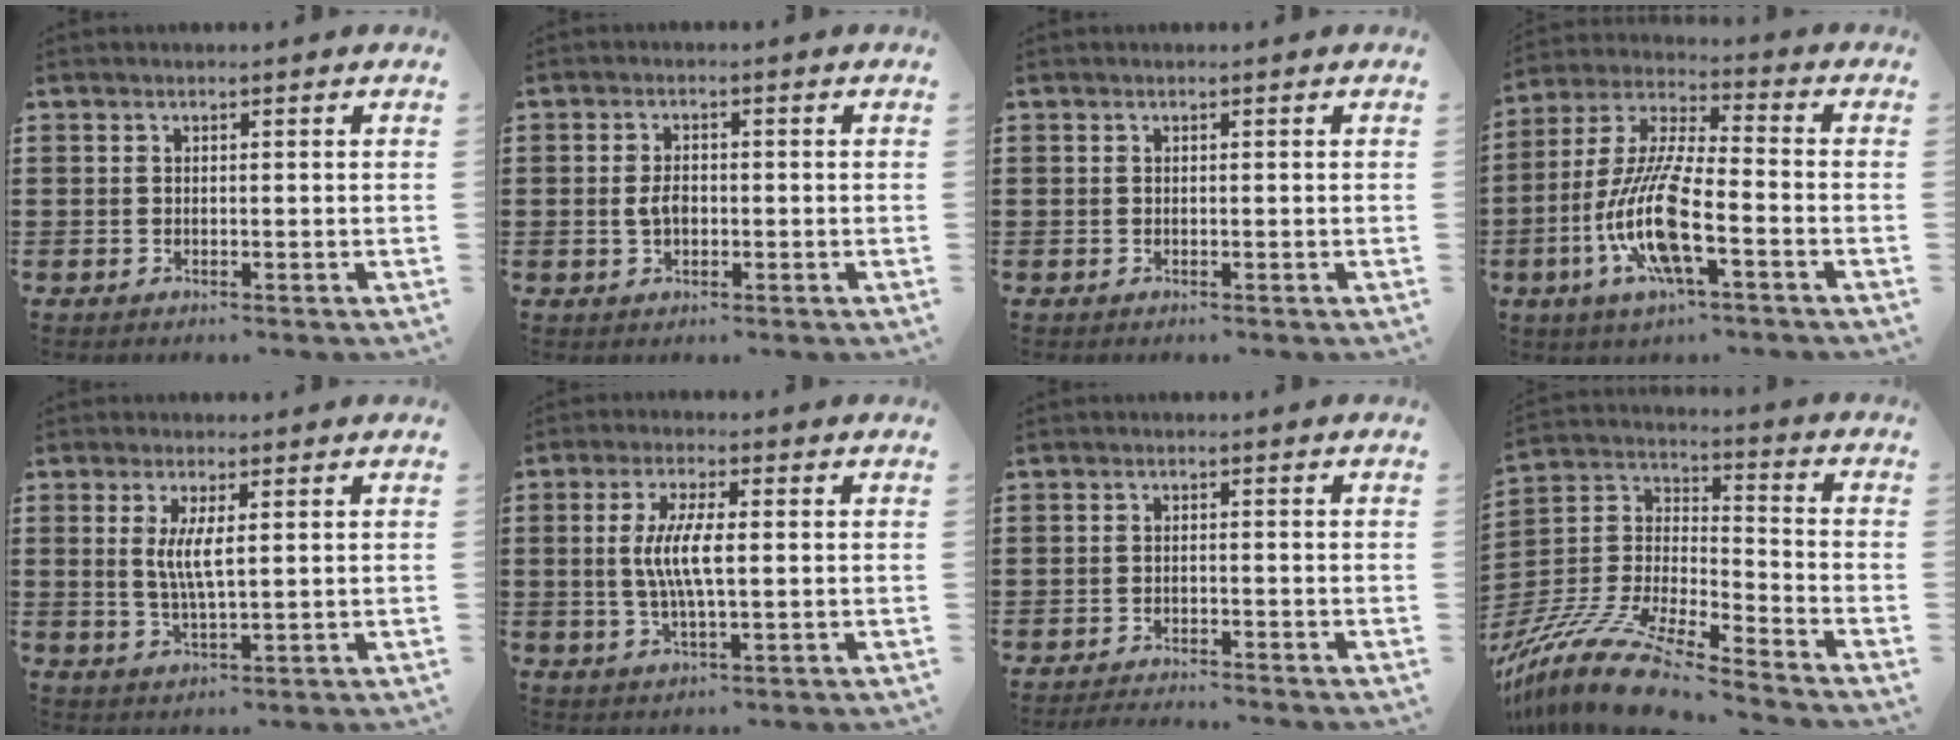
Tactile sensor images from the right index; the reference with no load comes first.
{"total": 2.8, "force": [-0.2, 1.5, 2.4], "torque": [-0.056, -0.001, -0.006]}
{"total": 0.0}
{"total": 12.7, "force": [-4.9, 2.7, 11.4], "torque": [-0.262, -0.015, -0.100]}
{"total": 4.7, "force": [1.2, 0.9, 4.5], "torque": [-0.087, 0.001, 0.021]}
{"total": 6.5, "force": [0.6, 1.4, 6.3], "torque": [-0.129, -0.002, 0.005]}
{"total": 1.6, "force": [-1.5, -0.4, 0.1], "torque": [-0.002, 0.001, -0.031]}
{"total": 13.3, "force": [-11.7, 1.1, 6.2], "torque": [-0.142, 0.016, -0.236]}